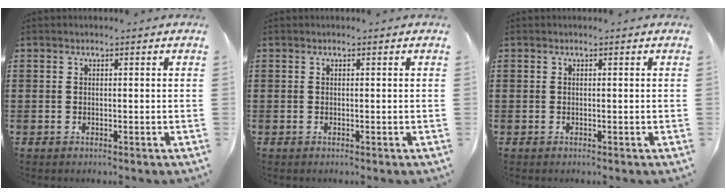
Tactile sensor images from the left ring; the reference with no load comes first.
{"total": 0.0}
{"total": 0.0}